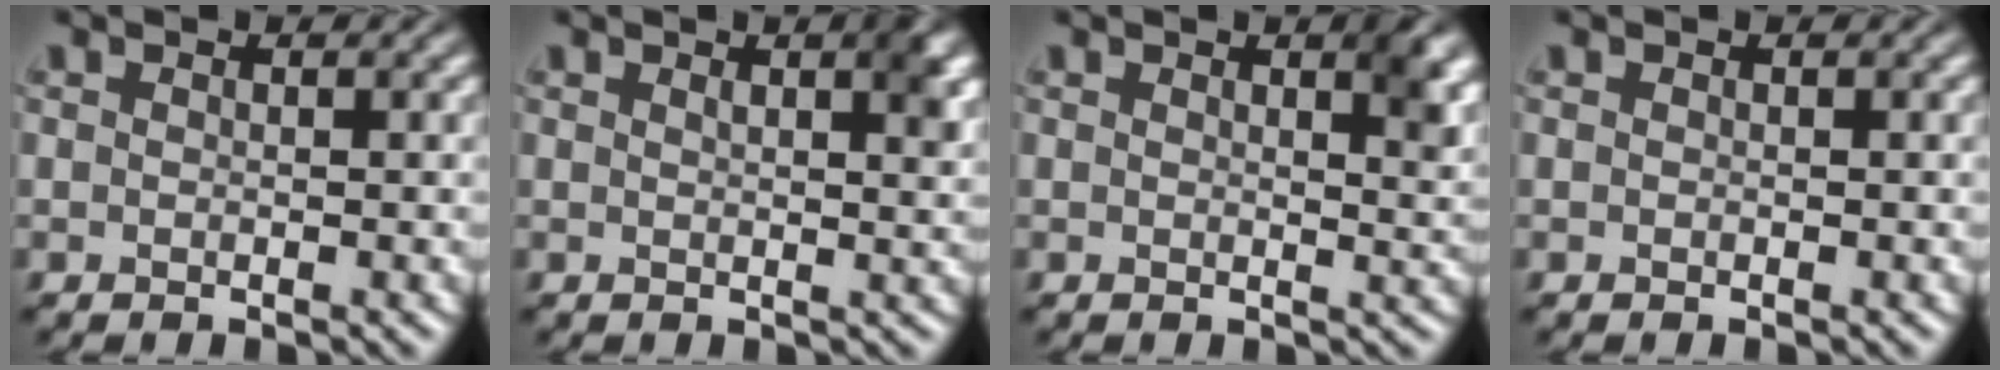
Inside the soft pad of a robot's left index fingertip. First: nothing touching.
{"total": 3.2, "force": [1.5, 1.0, 2.6], "torque": [-0.021, 0.007, 0.019]}
{"total": 3.1, "force": [1.6, 0.9, 2.5], "torque": [-0.023, 0.002, 0.022]}
{"total": 0.0}